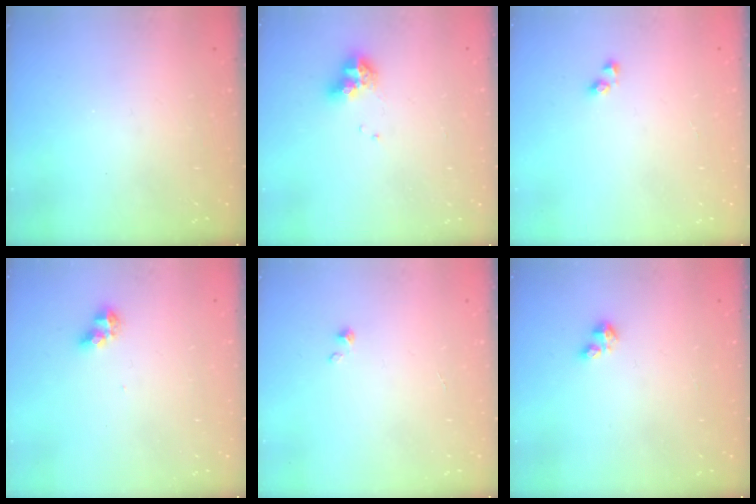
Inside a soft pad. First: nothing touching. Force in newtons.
{"total": 8.5, "press": 8.5, "slide": 1.1}
{"total": 2.8, "press": 2.8, "slide": 0.3}
{"total": 5.0, "press": 5.0, "slide": 0.3}
{"total": 0.6, "press": 0.6, "slide": 0.1}
{"total": 2.1, "press": 2.1, "slide": 0.3}